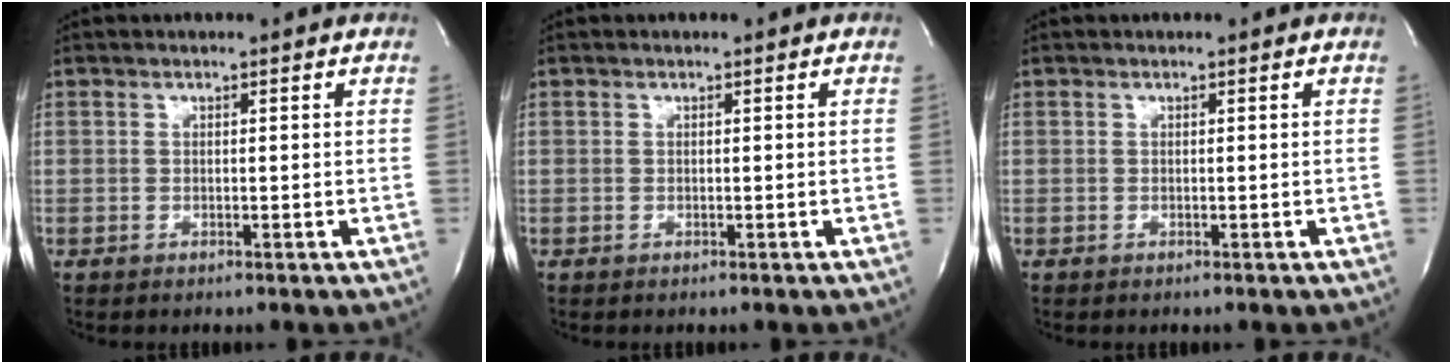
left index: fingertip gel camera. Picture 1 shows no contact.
{"total": 0.0}
{"total": 0.0}